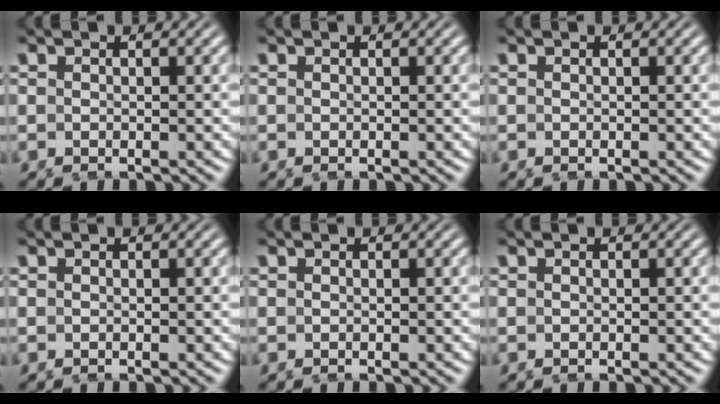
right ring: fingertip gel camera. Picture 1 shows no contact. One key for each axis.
{"total": 0.0}
{"total": 0.0}
{"total": 0.0}
{"total": 0.0}
{"total": 0.0}